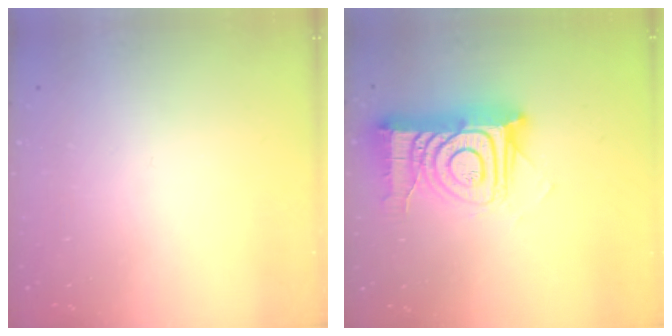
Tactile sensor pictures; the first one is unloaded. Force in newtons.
{"total": 17.6, "press": 17.5, "slide": 1.5}